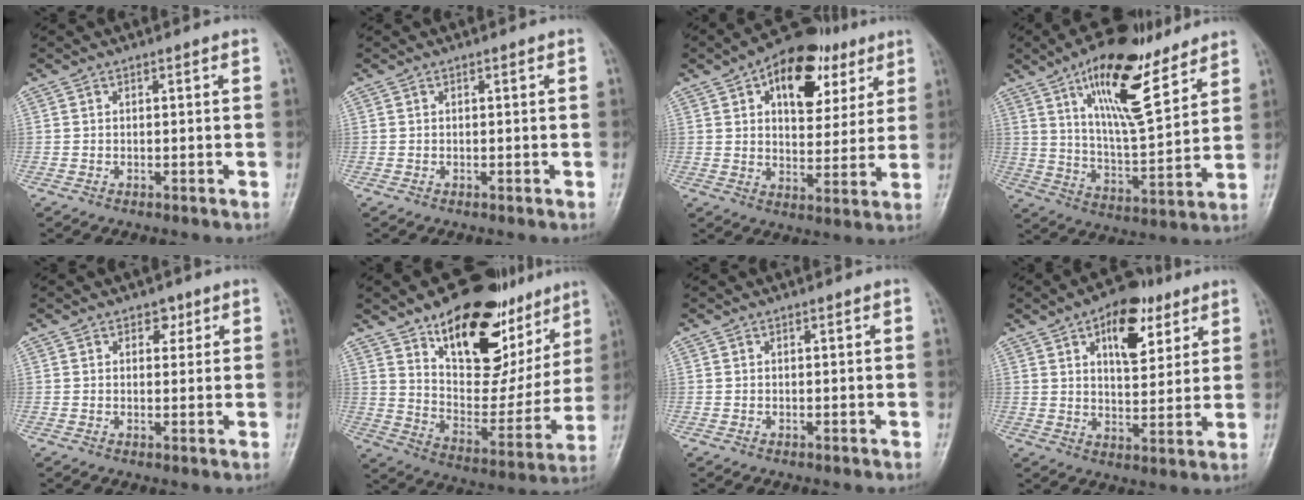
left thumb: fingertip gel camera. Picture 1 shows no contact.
{"total": 0.0}
{"total": 16.6, "force": [7.8, 9.6, 11.1], "torque": [-0.112, -0.008, 0.117]}
{"total": 18.3, "force": [11.1, 6.1, 13.2], "torque": [-0.193, -0.057, 0.195]}
{"total": 2.4, "force": [1.3, 1.8, 1.0], "torque": [0.006, -0.004, 0.014]}
{"total": 25.9, "force": [15.4, 13.4, 15.9], "torque": [-0.175, -0.056, 0.242]}
{"total": 0.0}
{"total": 11.9, "force": [5.8, 6.3, 8.3], "torque": [-0.091, -0.021, 0.087]}